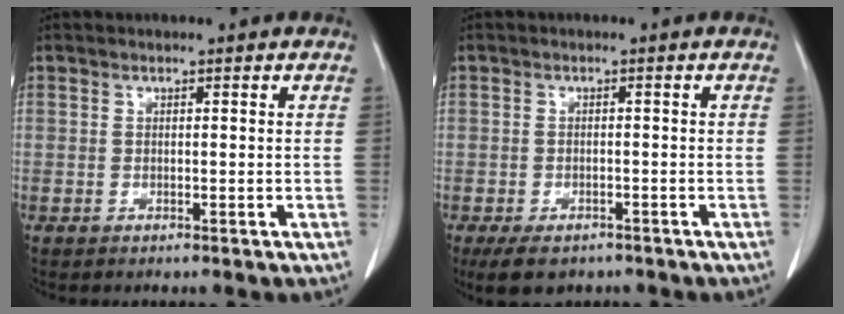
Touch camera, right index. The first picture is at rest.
{"total": 5.5, "force": [-4.0, 3.0, 2.3], "torque": [-0.037, -0.005, -0.058]}